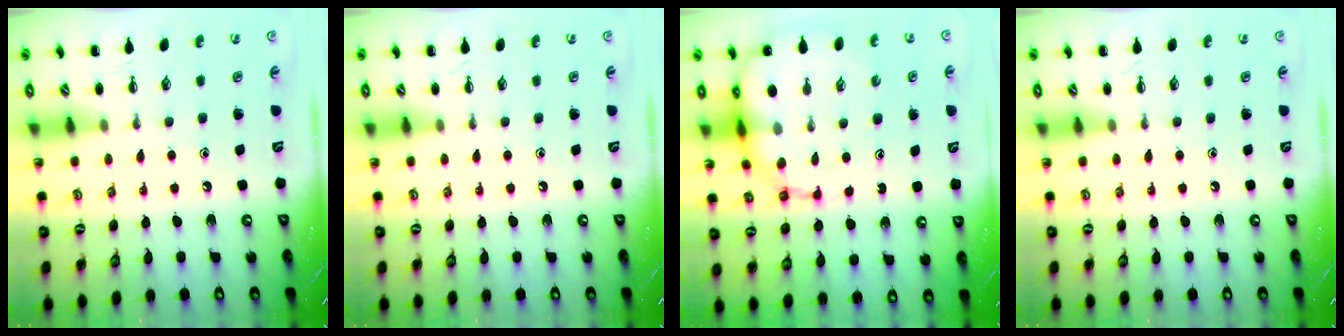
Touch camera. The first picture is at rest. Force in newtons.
{"total": 0.0}
{"total": 14.1, "press": 13.6, "slide": 3.5}
{"total": 0.0}